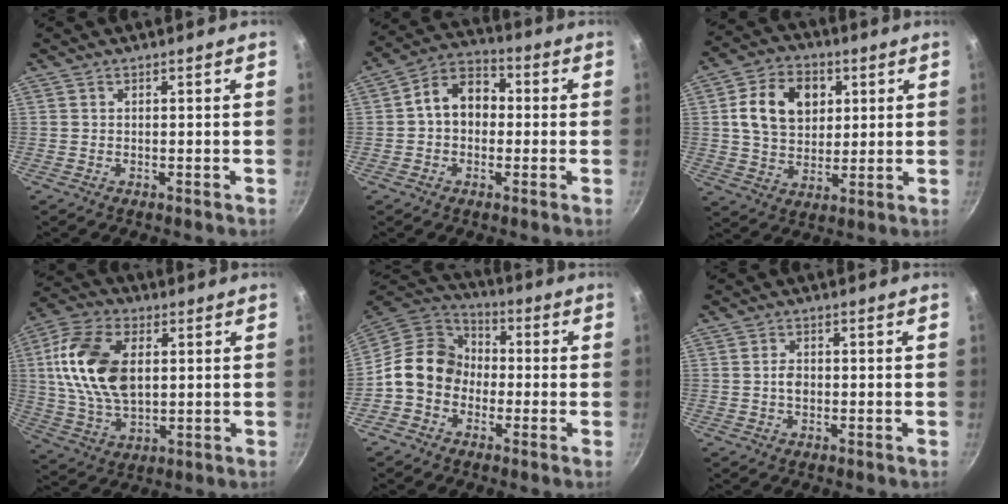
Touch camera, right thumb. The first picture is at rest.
{"total": 9.6, "force": [0.1, 7.4, 6.2], "torque": [-0.061, 0.030, -0.019]}
{"total": 13.5, "force": [3.4, 10.1, 8.3], "torque": [-0.119, 0.002, 0.051]}
{"total": 17.4, "force": [2.9, 10.6, 13.4], "torque": [-0.241, 0.001, 0.050]}
{"total": 12.2, "force": [-1.7, 10.3, 6.2], "torque": [-0.066, 0.038, -0.055]}
{"total": 2.3, "force": [-0.3, 1.6, 1.6], "torque": [-0.024, 0.008, -0.006]}